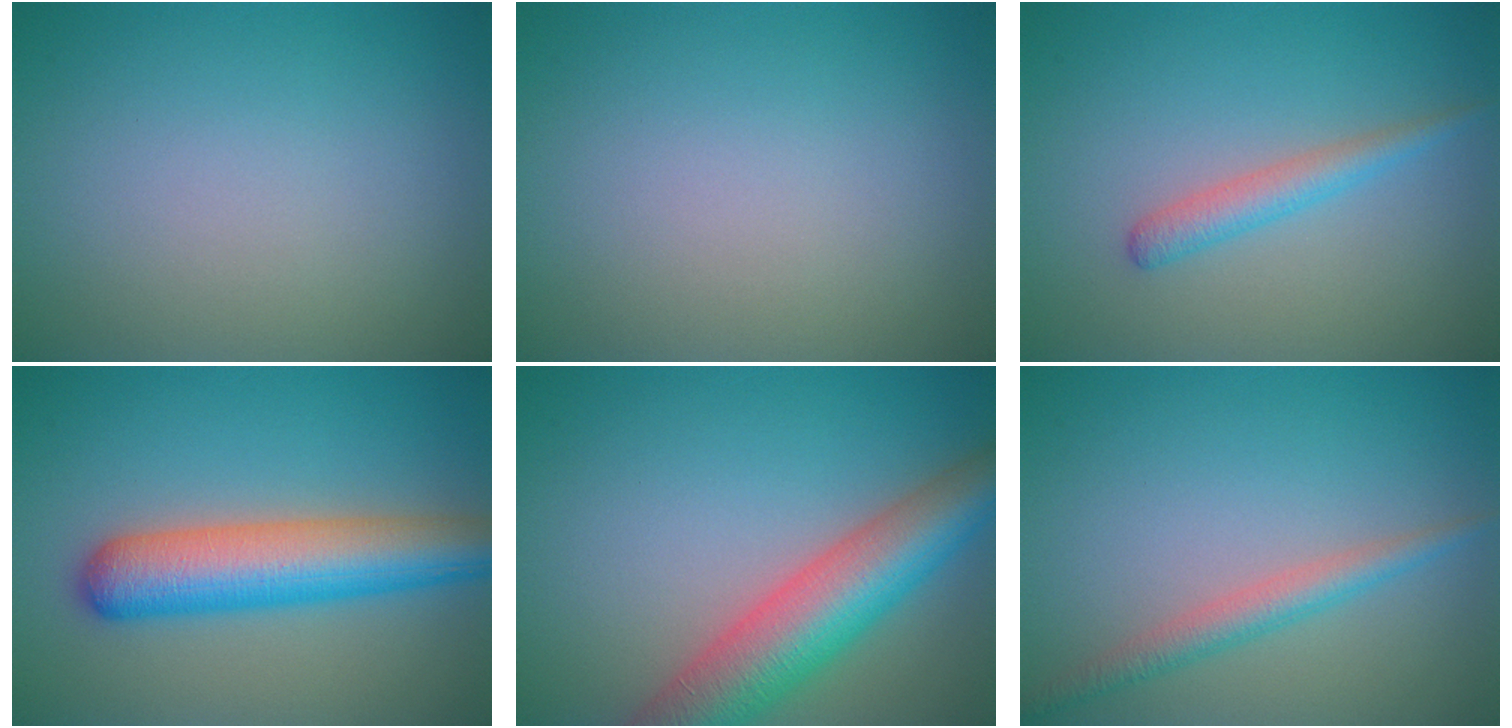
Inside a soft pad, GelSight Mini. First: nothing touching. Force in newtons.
{"total": 0.0}
{"total": 2.1, "press": 2.1, "slide": 0.0}
{"total": 7.5, "press": 7.5, "slide": 0.3}
{"total": 8.7, "press": 8.7, "slide": 0.3}
{"total": 2.5, "press": 2.5, "slide": 0.0}